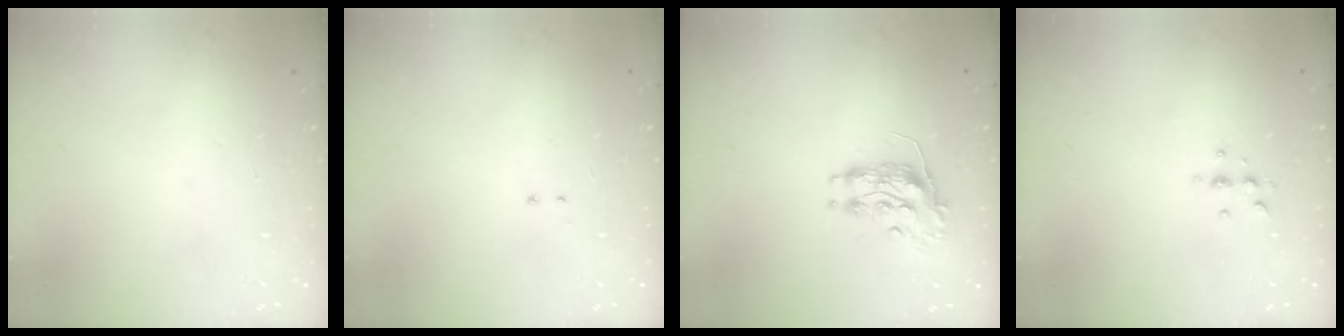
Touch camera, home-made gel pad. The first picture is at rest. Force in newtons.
{"total": 2.0, "press": 2.0, "slide": 0.4}
{"total": 8.7, "press": 8.7, "slide": 0.4}
{"total": 4.3, "press": 4.3, "slide": 0.6}